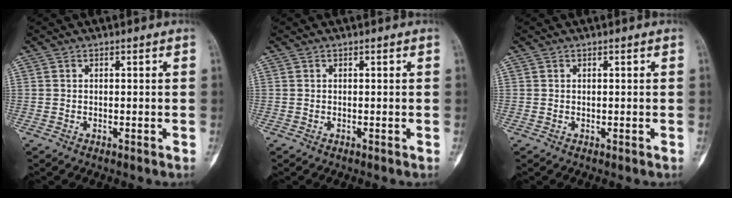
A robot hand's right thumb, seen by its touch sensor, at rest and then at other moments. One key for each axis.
{"total": 0.0}
{"total": 0.0}